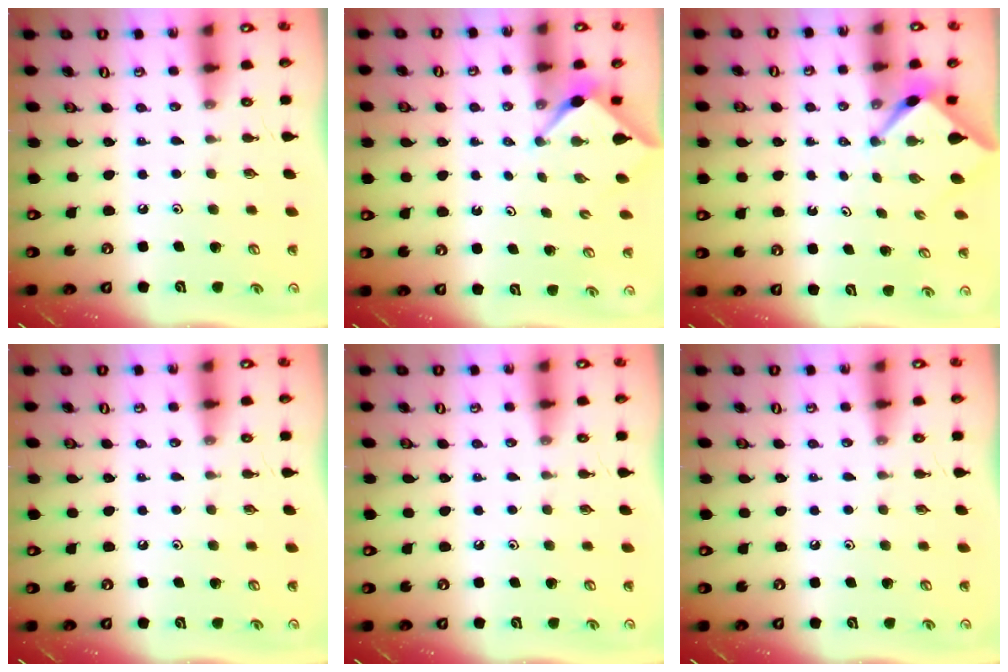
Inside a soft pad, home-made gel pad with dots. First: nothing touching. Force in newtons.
{"total": 3.2, "press": 3.2, "slide": 0.2}
{"total": 2.6, "press": 2.5, "slide": 0.4}
{"total": 0.0}
{"total": 0.0}
{"total": 0.0}